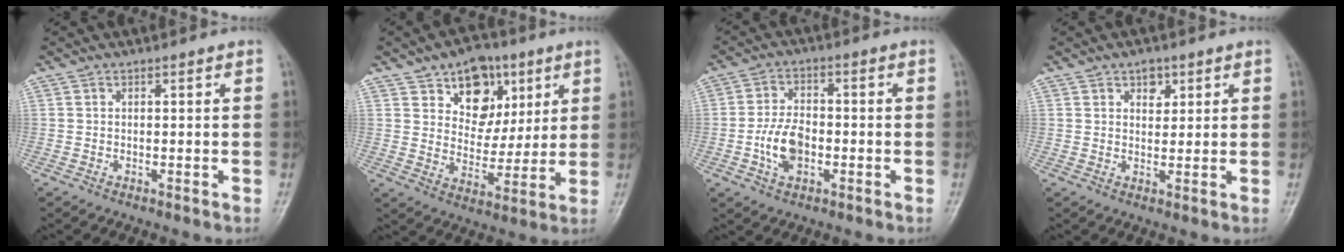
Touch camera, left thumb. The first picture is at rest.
{"total": 12.5, "force": [6.1, 8.8, 6.4], "torque": [-0.052, -0.026, 0.099]}
{"total": 7.5, "force": [-1.9, 4.7, 5.6], "torque": [-0.099, 0.013, -0.038]}
{"total": 3.3, "force": [1.7, 2.2, 1.7], "torque": [-0.006, -0.008, 0.025]}